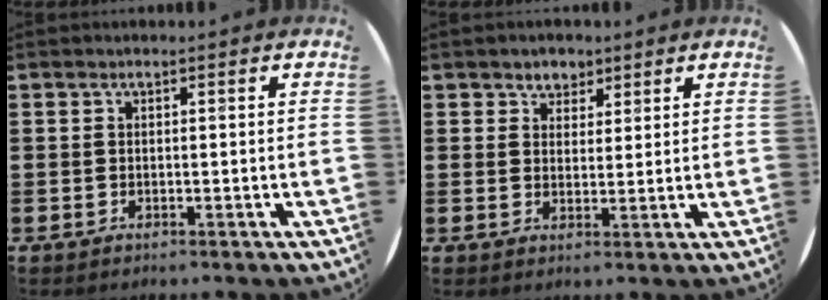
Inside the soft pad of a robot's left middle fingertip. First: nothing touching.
{"total": 2.7, "force": [2.2, 1.7, -0.2], "torque": [0.004, 0.002, 0.040]}